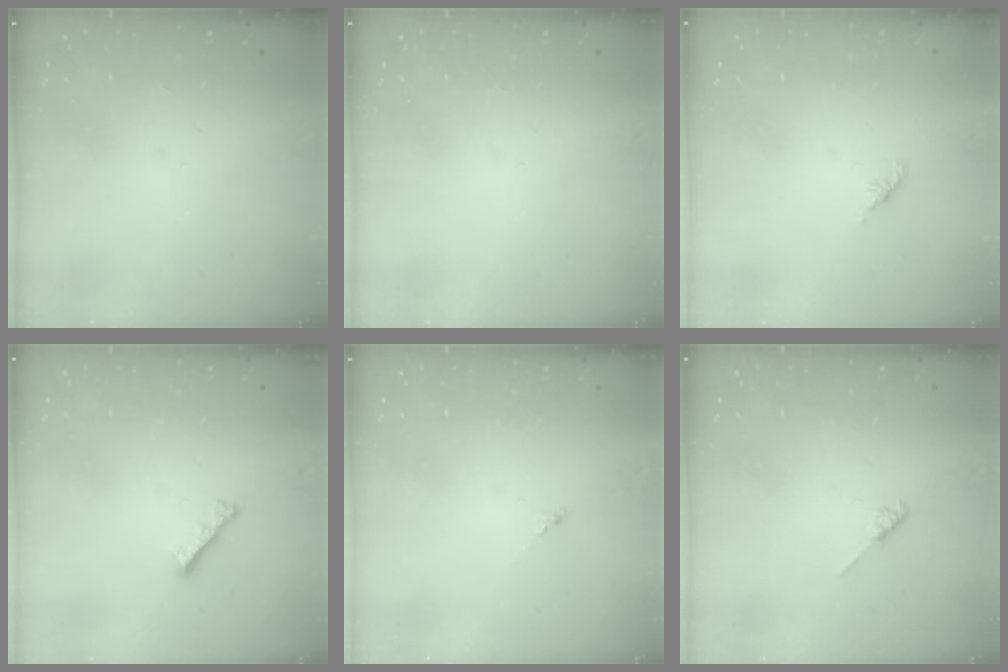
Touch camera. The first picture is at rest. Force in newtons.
{"total": 0.0}
{"total": 1.8, "press": 1.7, "slide": 0.6}
{"total": 2.8, "press": 2.7, "slide": 0.6}
{"total": 0.0}
{"total": 1.8, "press": 1.7, "slide": 0.3}